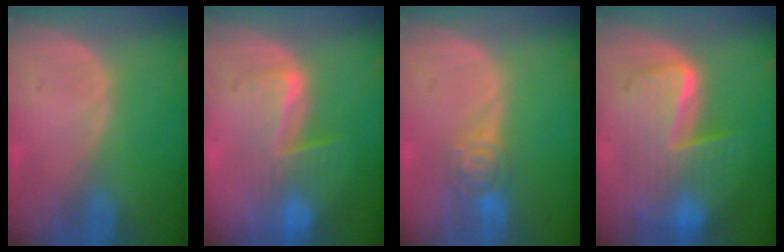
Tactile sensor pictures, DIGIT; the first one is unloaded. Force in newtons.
{"total": 6.7, "press": 6.5, "slide": 1.4}
{"total": 4.7, "press": 4.2, "slide": 2.1}
{"total": 9.4, "press": 9.4, "slide": 0.8}